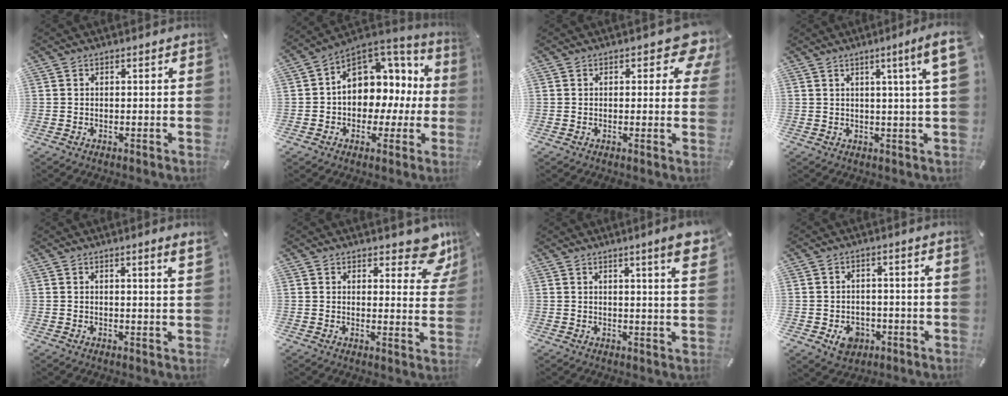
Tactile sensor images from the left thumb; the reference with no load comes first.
{"total": 11.0, "force": [2.2, 9.3, 5.5], "torque": [-0.080, -0.023, 0.049]}
{"total": 6.9, "force": [3.0, 3.5, 5.1], "torque": [-0.047, -0.014, 0.044]}
{"total": 7.2, "force": [3.1, -0.5, 6.5], "torque": [-0.111, -0.008, 0.047]}
{"total": 2.7, "force": [1.4, -0.1, 2.3], "torque": [-0.036, -0.006, 0.022]}
{"total": 8.8, "force": [6.4, 4.1, 4.4], "torque": [-0.030, -0.046, 0.108]}
{"total": 7.1, "force": [3.8, 0.4, 6.1], "torque": [-0.097, -0.015, 0.058]}
{"total": 6.1, "force": [-2.1, 4.8, 3.1], "torque": [-0.046, 0.004, -0.037]}